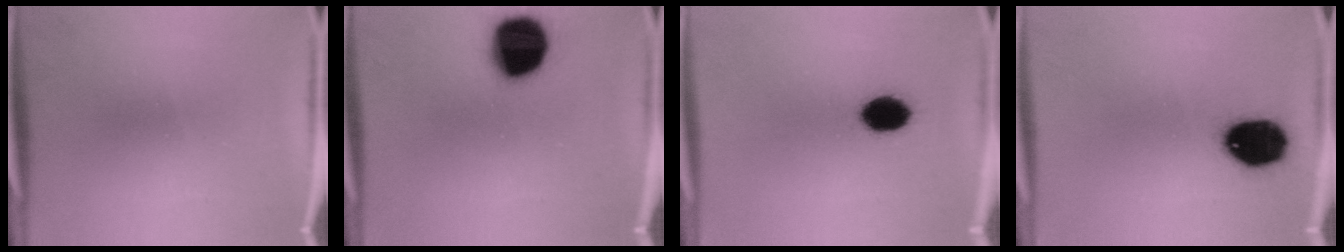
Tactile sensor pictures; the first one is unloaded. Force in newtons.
{"total": 18.0}
{"total": 8.2}
{"total": 14.3}